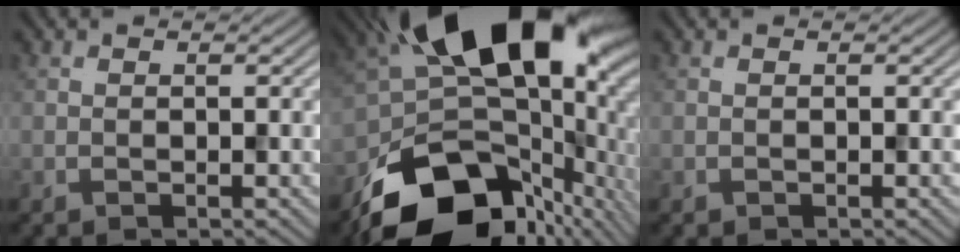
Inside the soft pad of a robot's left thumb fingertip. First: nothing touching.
{"total": 19.1, "force": [-4.3, 11.3, 14.8], "torque": [-0.241, -0.059, -0.049]}
{"total": 0.0}